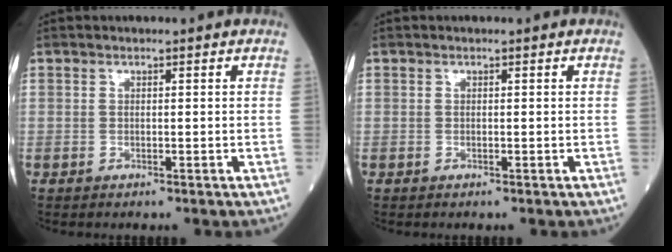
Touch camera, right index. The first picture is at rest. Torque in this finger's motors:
{"motor_torque": [0.01, 0.01, 0.01, -0.01]}